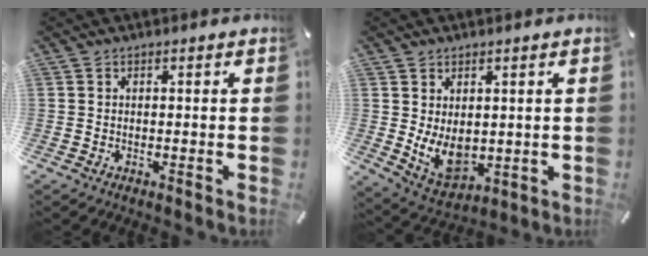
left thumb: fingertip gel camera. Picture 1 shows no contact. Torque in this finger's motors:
{"motor_torque": [1.53, 1.70, 0.55, -0.44, 0.27]}